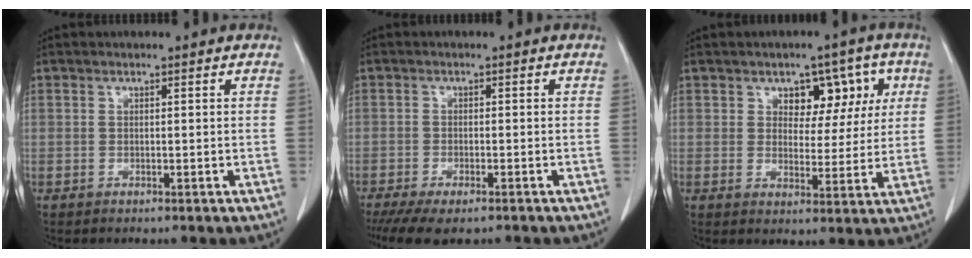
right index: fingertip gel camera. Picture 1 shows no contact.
{"total": 8.3, "force": [-6.4, 2.6, 4.6], "torque": [-0.066, -0.012, -0.096]}
{"total": 7.8, "force": [3.1, 5.0, 5.0], "torque": [-0.049, 0.023, 0.047]}